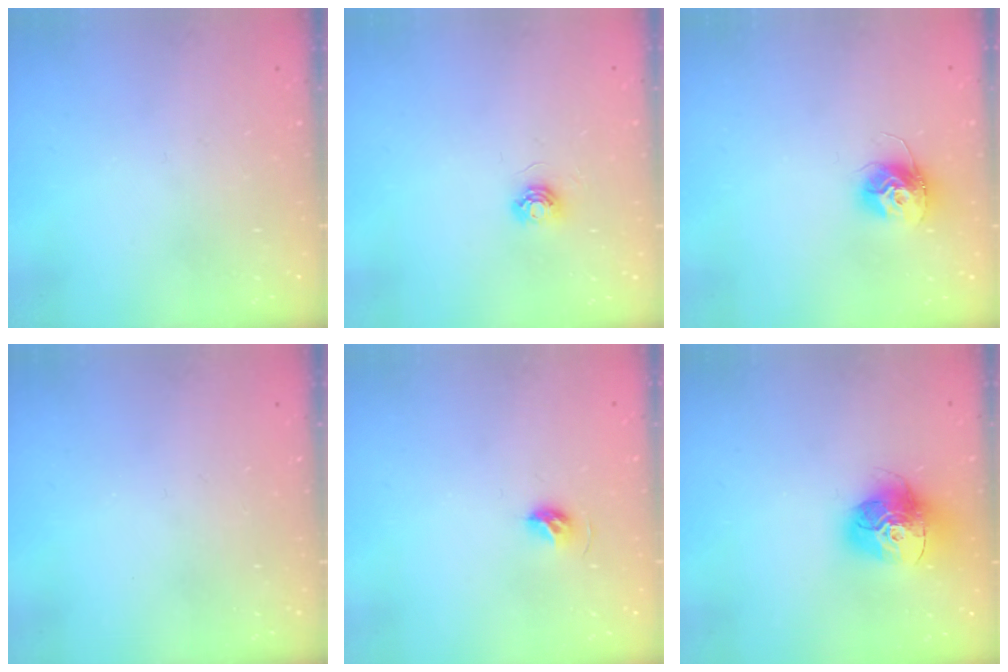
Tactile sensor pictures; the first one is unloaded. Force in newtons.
{"total": 5.0, "press": 4.9, "slide": 0.4}
{"total": 11.1, "press": 11.1, "slide": 0.9}
{"total": 0.0}
{"total": 5.4, "press": 5.2, "slide": 1.2}
{"total": 16.0, "press": 16.0, "slide": 1.5}